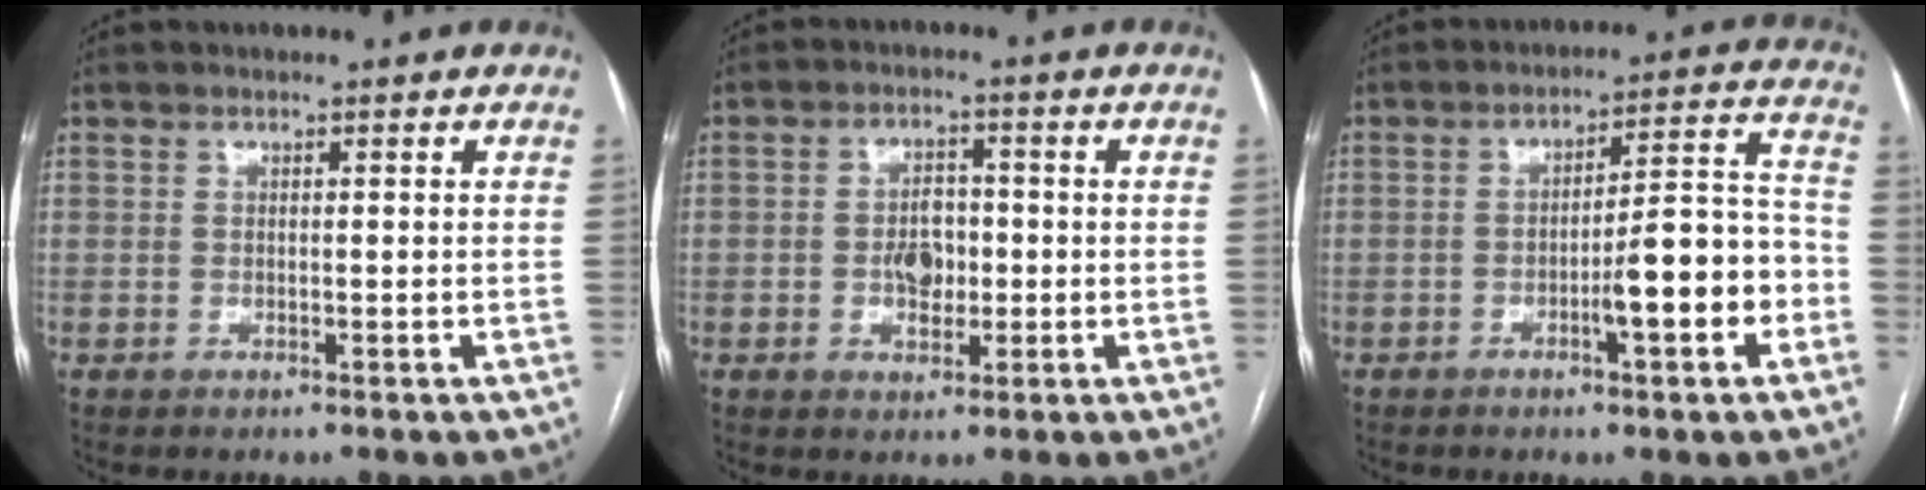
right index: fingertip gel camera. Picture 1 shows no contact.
{"total": 4.6, "force": [-0.6, 3.0, 3.5], "torque": [-0.058, 0.007, -0.008]}
{"total": 12.5, "force": [-4.3, 1.9, 11.6], "torque": [-0.163, 0.027, -0.062]}